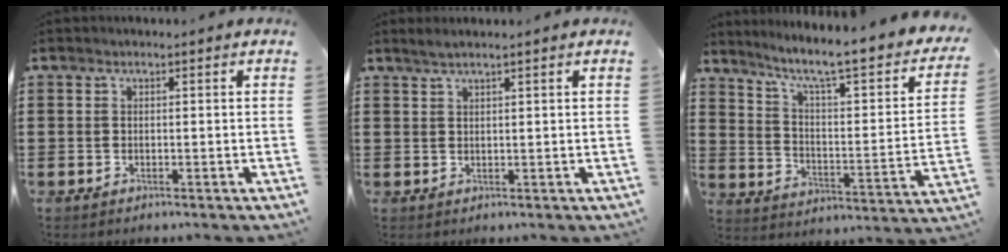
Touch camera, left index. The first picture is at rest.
{"total": 1.6, "force": [1.3, -0.3, 0.8], "torque": [-0.016, 0.000, 0.025]}
{"total": 6.4, "force": [4.7, 0.4, 4.3], "torque": [-0.098, -0.046, 0.065]}